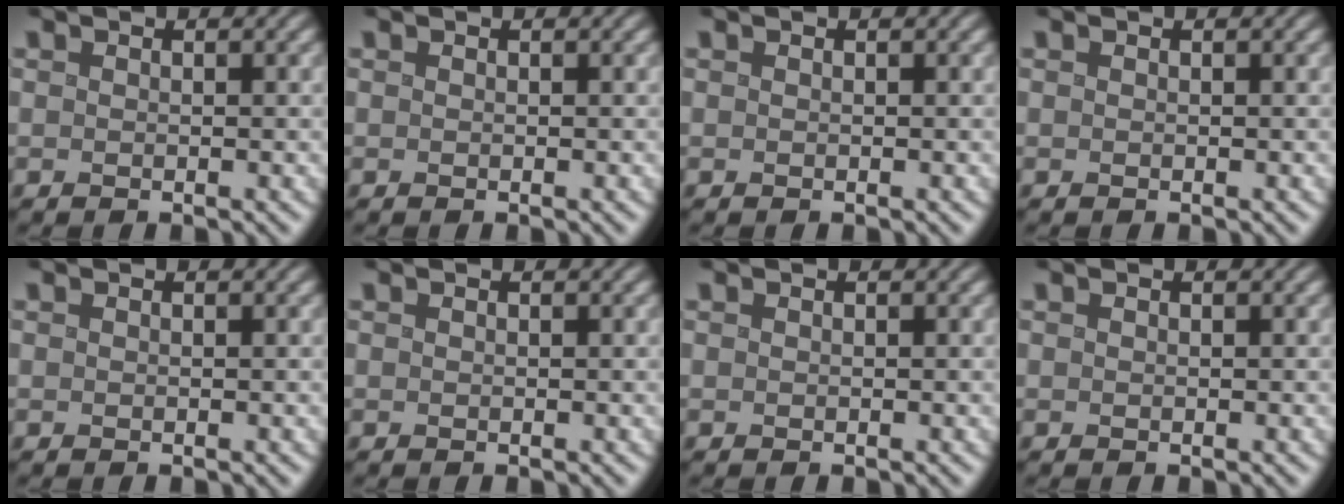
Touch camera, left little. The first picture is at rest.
{"total": 0.0}
{"total": 0.0}
{"total": 0.0}
{"total": 0.0}
{"total": 0.0}
{"total": 0.0}
{"total": 0.0}